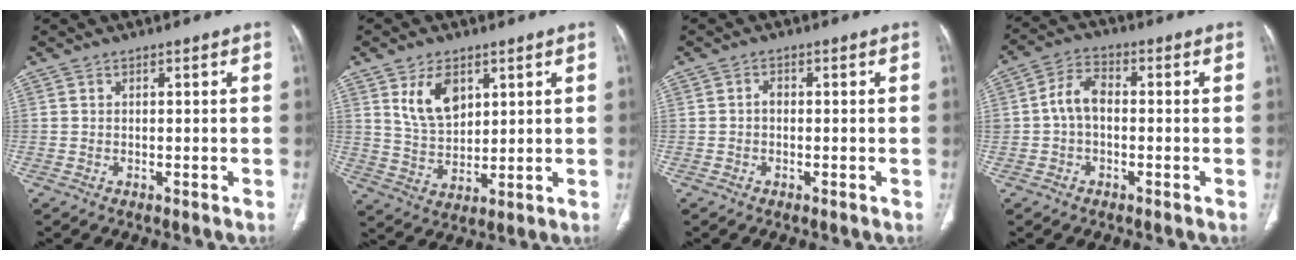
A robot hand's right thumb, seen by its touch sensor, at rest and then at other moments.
{"total": 8.8, "force": [4.0, 5.4, 5.8], "torque": [-0.086, -0.023, 0.085]}
{"total": 1.2, "force": [-0.2, 0.9, 0.8], "torque": [-0.006, 0.006, -0.006]}
{"total": 6.1, "force": [-0.4, 4.1, 4.6], "torque": [-0.074, 0.021, -0.017]}